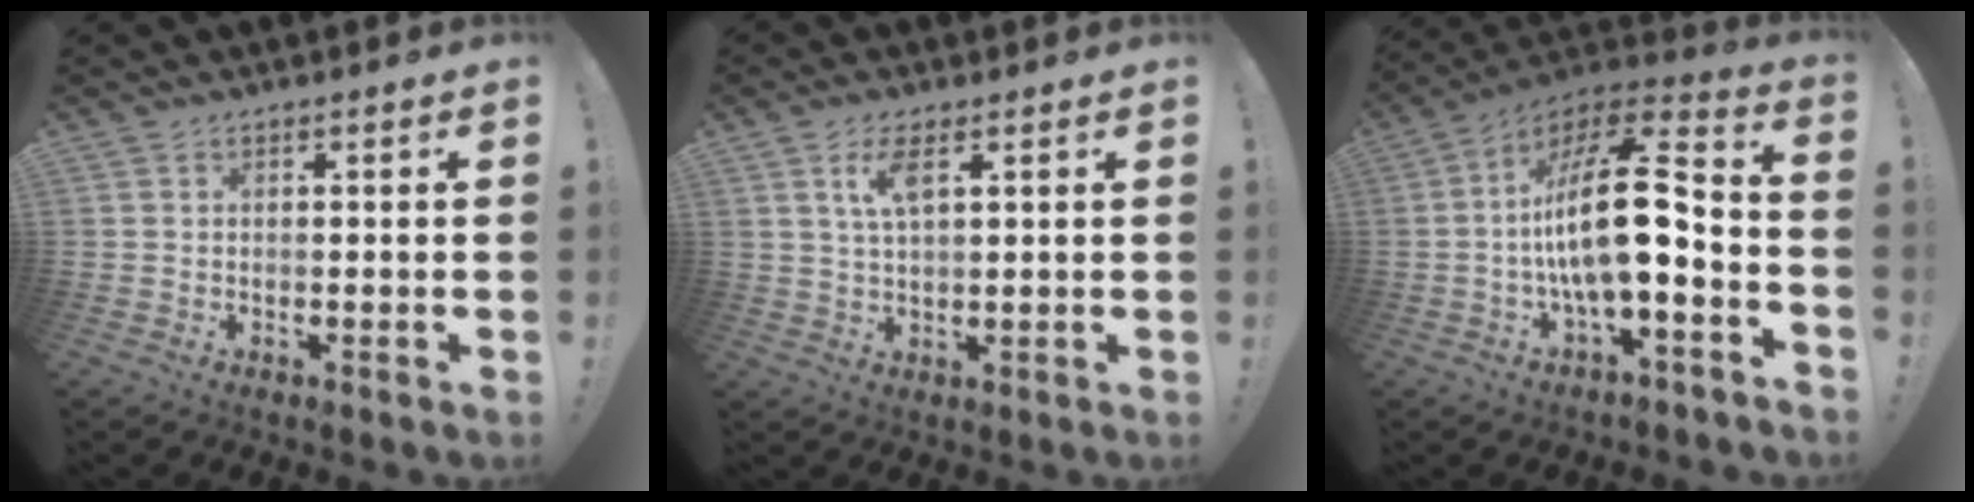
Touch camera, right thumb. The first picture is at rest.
{"total": 5.8, "force": [2.5, 2.0, 4.8], "torque": [-0.086, -0.001, 0.041]}
{"total": 20.7, "force": [-1.9, 6.8, 19.4], "torque": [-0.339, 0.008, -0.034]}